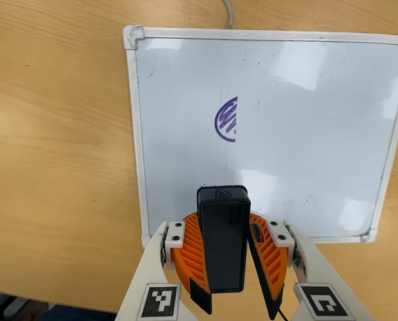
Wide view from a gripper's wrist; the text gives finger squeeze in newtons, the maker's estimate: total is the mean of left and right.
{"total": 11.6, "left": 11.0, "right": 12.2}